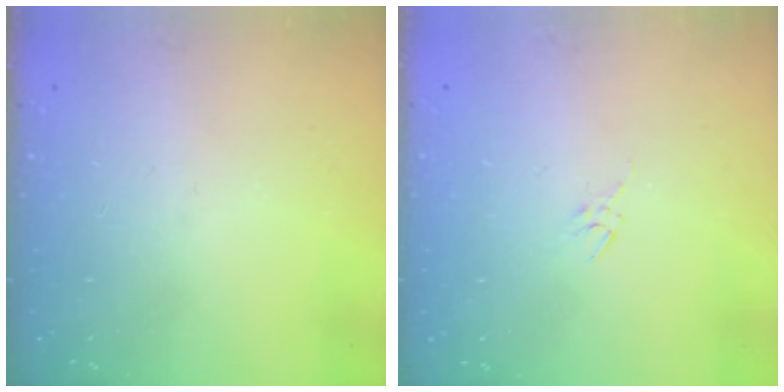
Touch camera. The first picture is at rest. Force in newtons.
{"total": 2.7, "press": 2.7, "slide": 0.5}